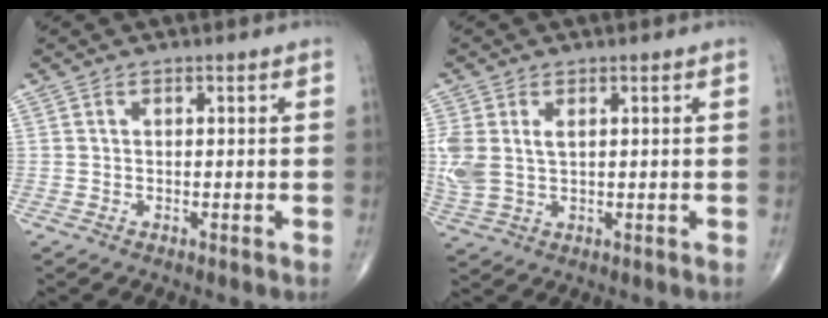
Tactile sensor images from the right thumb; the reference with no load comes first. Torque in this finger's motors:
{"motor_torque": [0.14, 0.18, 0.67, 0.24, 0.08]}